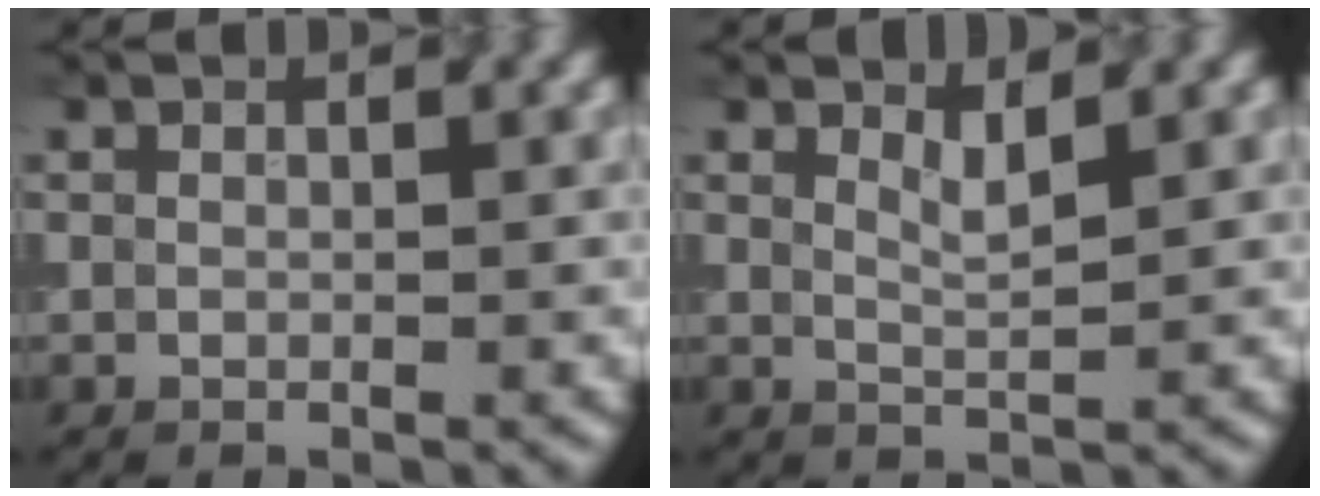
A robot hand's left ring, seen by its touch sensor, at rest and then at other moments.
{"total": 1.6, "force": [1.0, 0.3, 1.2], "torque": [-0.021, -0.004, 0.018]}